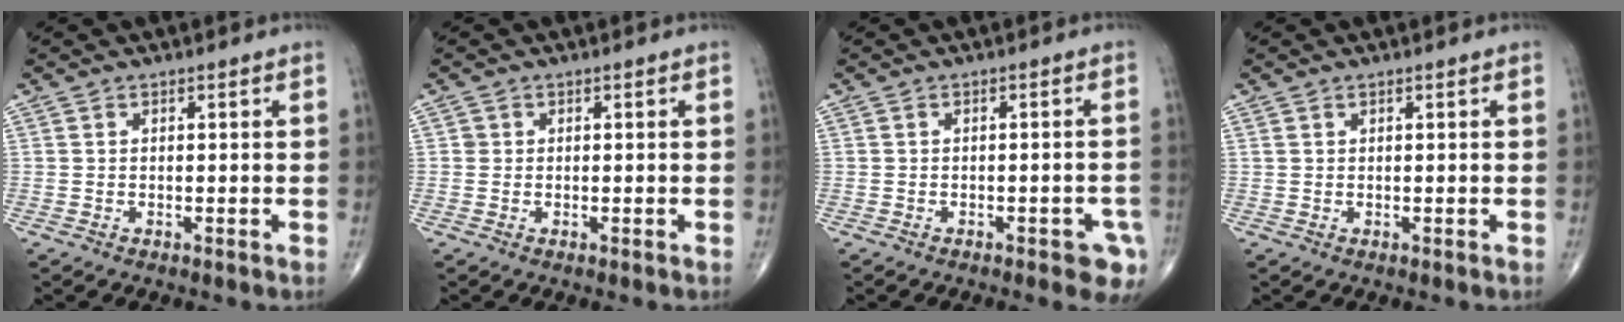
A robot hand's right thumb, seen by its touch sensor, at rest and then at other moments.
{"total": 0.8, "force": [0.1, 0.8, 0.1], "torque": [0.004, 0.003, 0.001]}
{"total": 5.9, "force": [-3.0, 2.2, 4.5], "torque": [-0.039, 0.009, -0.036]}
{"total": 0.6, "force": [0.4, 0.3, 0.3], "torque": [-0.006, 0.005, 0.010]}